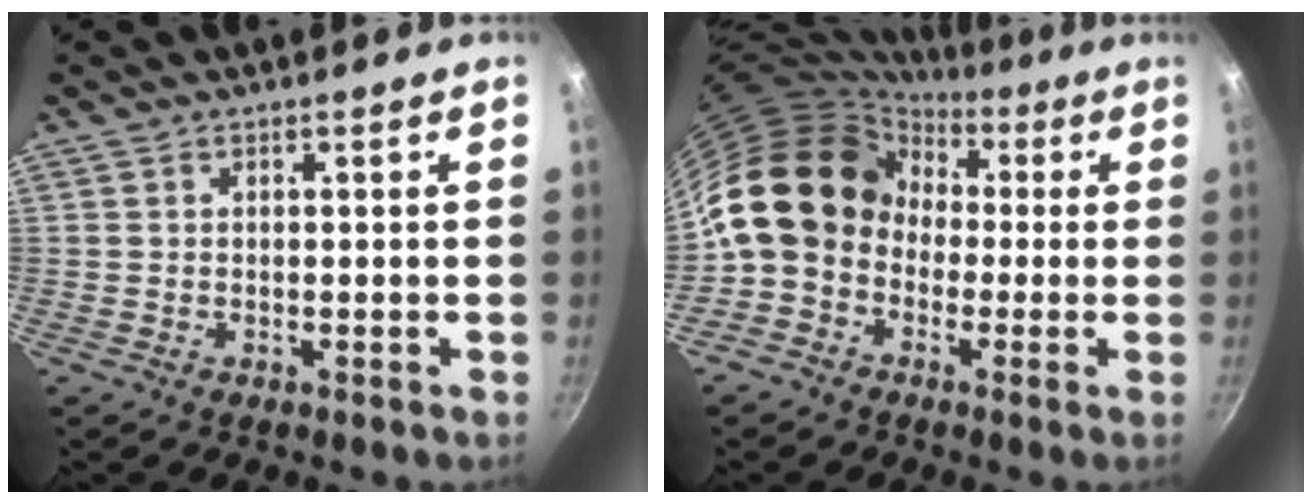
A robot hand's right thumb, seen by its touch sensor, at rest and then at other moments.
{"total": 14.5, "force": [-0.3, 12.1, 7.9], "torque": [-0.095, 0.043, -0.027]}